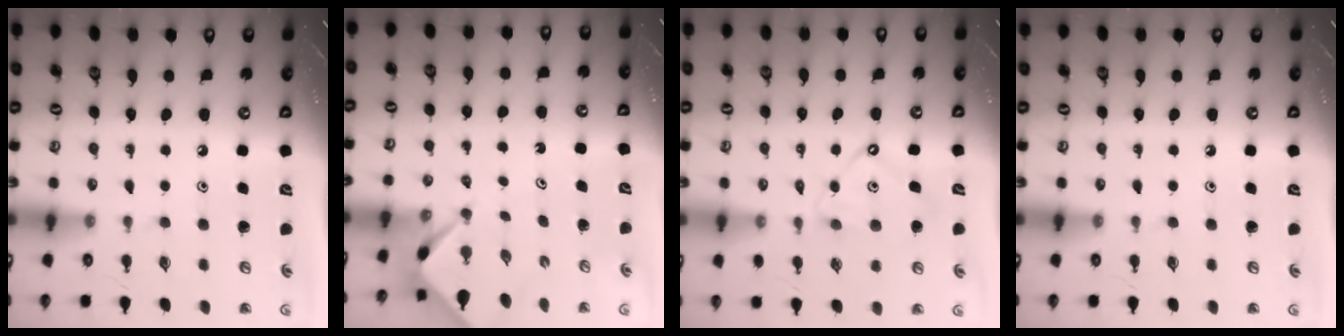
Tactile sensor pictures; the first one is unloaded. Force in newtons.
{"total": 2.1, "press": 2.1, "slide": 0.3}
{"total": 9.2, "press": 9.2, "slide": 0.7}
{"total": 0.0}